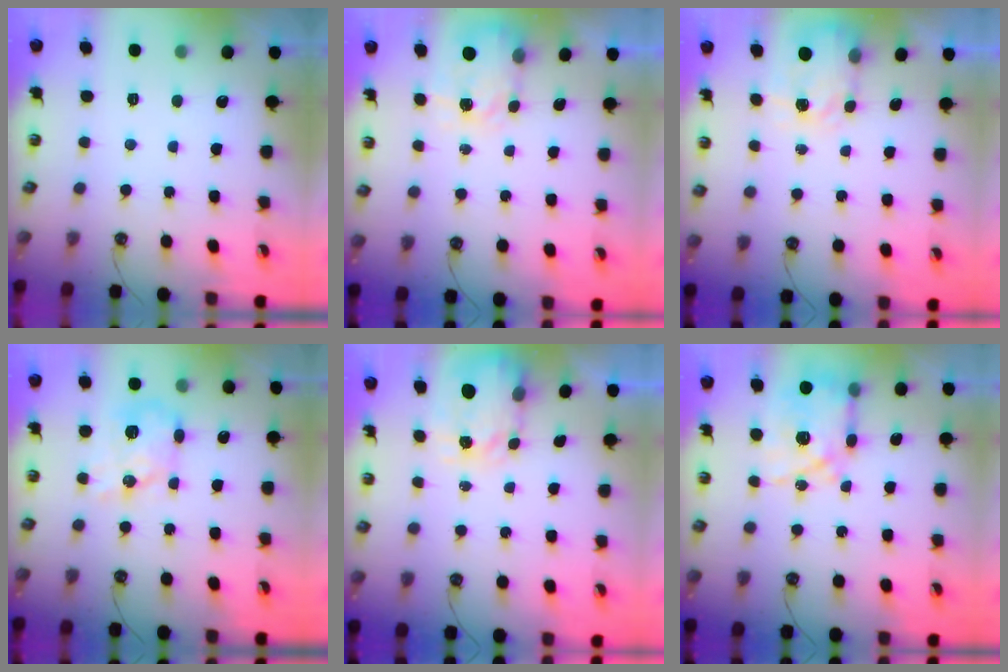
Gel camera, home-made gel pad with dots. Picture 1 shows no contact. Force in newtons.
{"total": 3.8, "press": 3.8, "slide": 0.6}
{"total": 3.9, "press": 3.9, "slide": 0.7}
{"total": 11.8, "press": 11.7, "slide": 0.7}
{"total": 3.6, "press": 3.5, "slide": 0.4}
{"total": 10.7, "press": 10.6, "slide": 1.1}